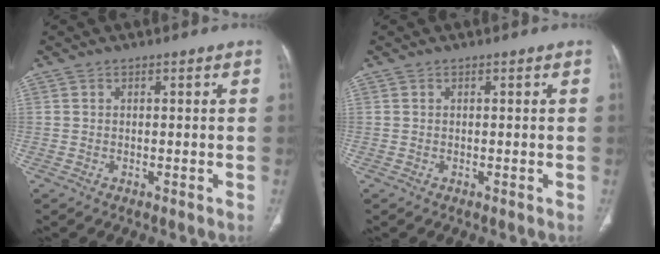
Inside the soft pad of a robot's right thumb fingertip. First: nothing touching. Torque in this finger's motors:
{"motor_torque": [0.04, 0.04, 0.00, 0.00, 0.02]}